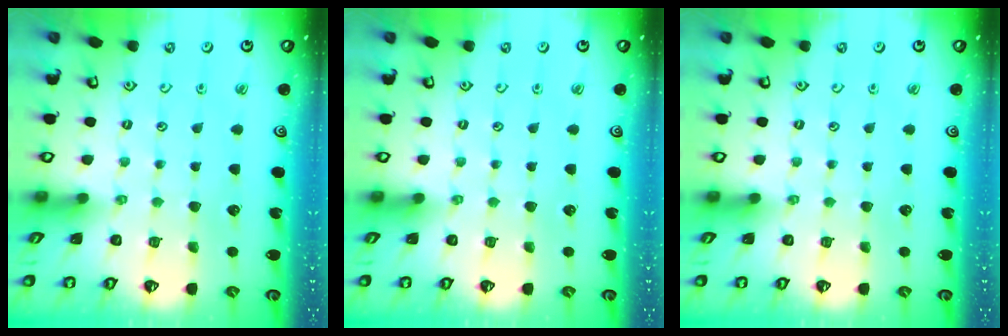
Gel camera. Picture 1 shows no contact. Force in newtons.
{"total": 0.0}
{"total": 0.0}